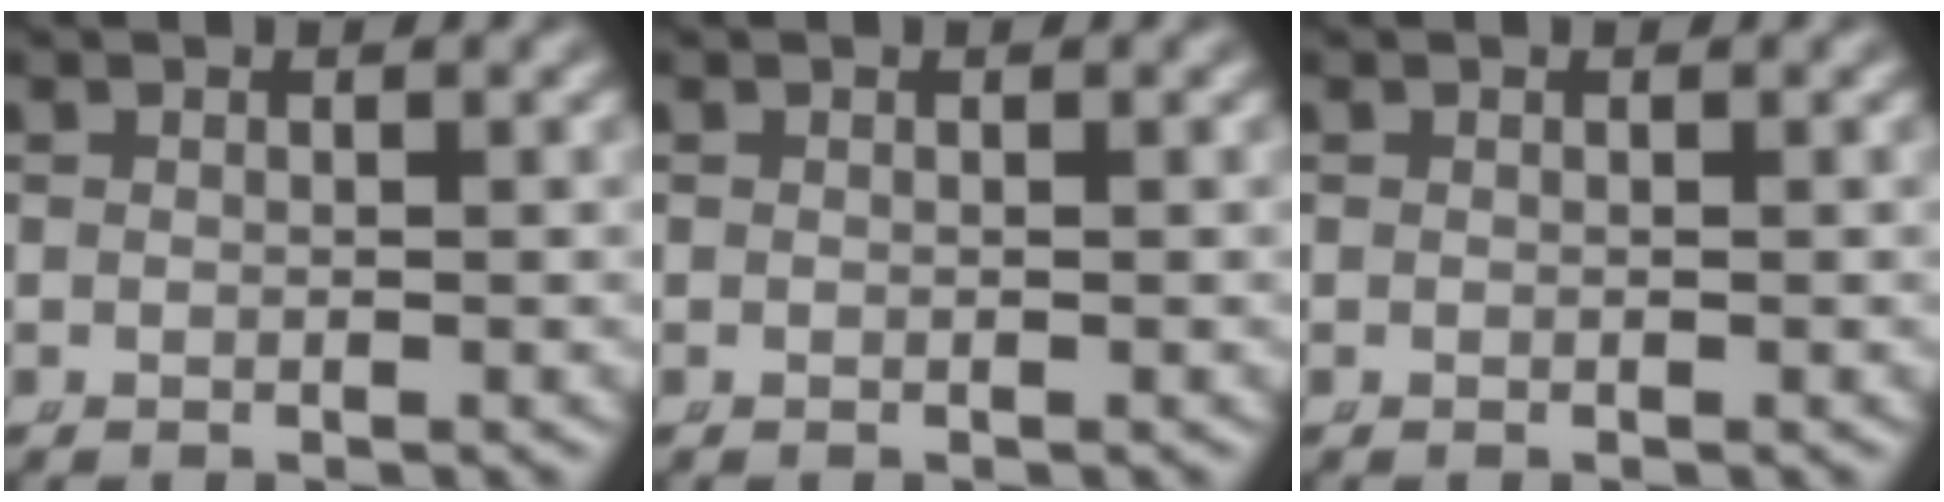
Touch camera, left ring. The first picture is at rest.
{"total": 0.0}
{"total": 0.0}